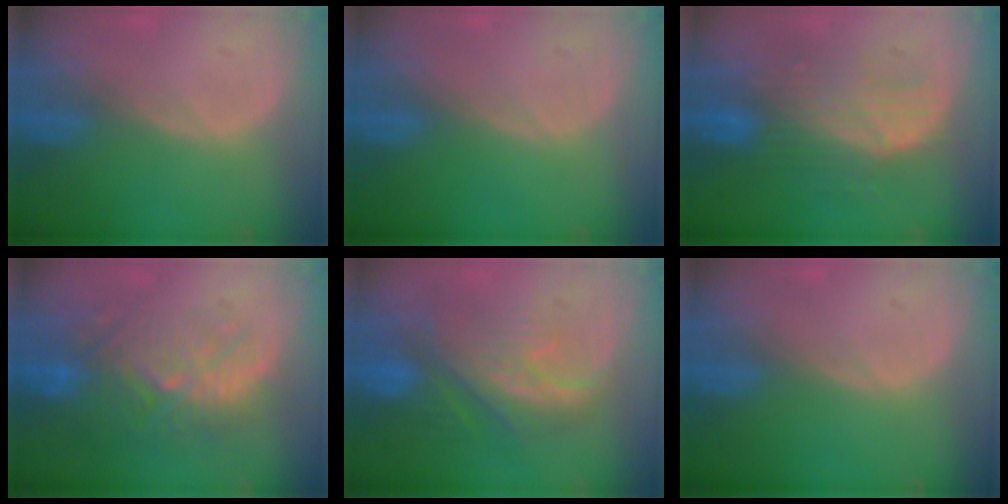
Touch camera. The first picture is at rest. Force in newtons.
{"total": 0.0}
{"total": 7.7, "press": 7.6, "slide": 0.8}
{"total": 11.0, "press": 9.8, "slide": 5.0}
{"total": 9.4, "press": 8.8, "slide": 3.5}
{"total": 0.0}